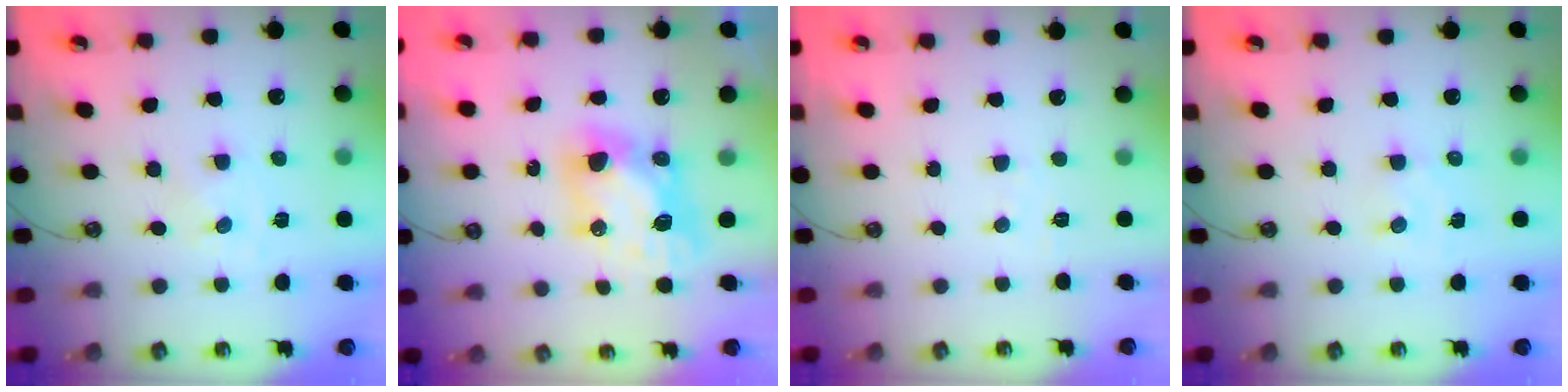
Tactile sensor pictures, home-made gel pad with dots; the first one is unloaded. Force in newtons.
{"total": 7.5, "press": 7.5, "slide": 0.6}
{"total": 3.1, "press": 3.1, "slide": 0.4}
{"total": 3.2, "press": 3.2, "slide": 0.4}